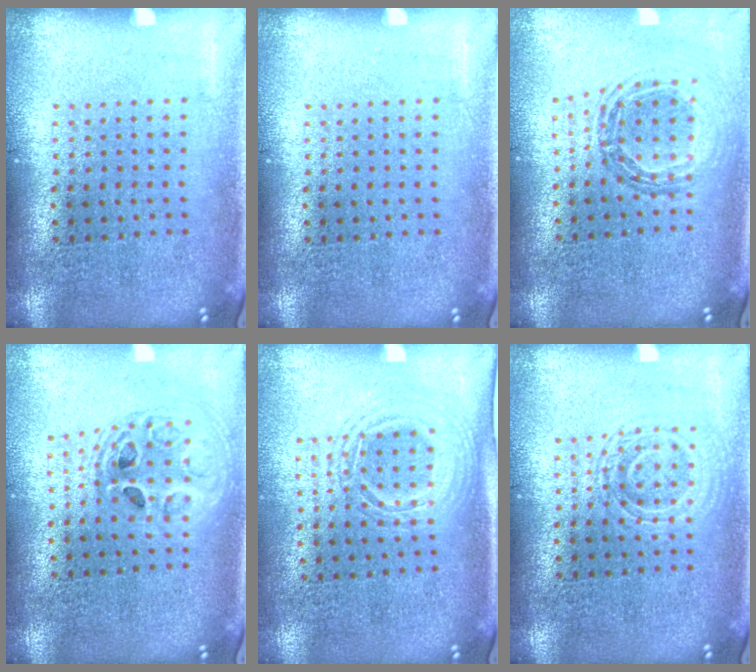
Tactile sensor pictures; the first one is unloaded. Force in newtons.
{"total": 0.0}
{"total": 0.8, "press": 0.8, "slide": 0.0}
{"total": 1.8, "press": 1.5, "slide": 1.0}
{"total": 1.5, "press": 1.3, "slide": 0.8}
{"total": 2.2, "press": 2.1, "slide": 0.4}